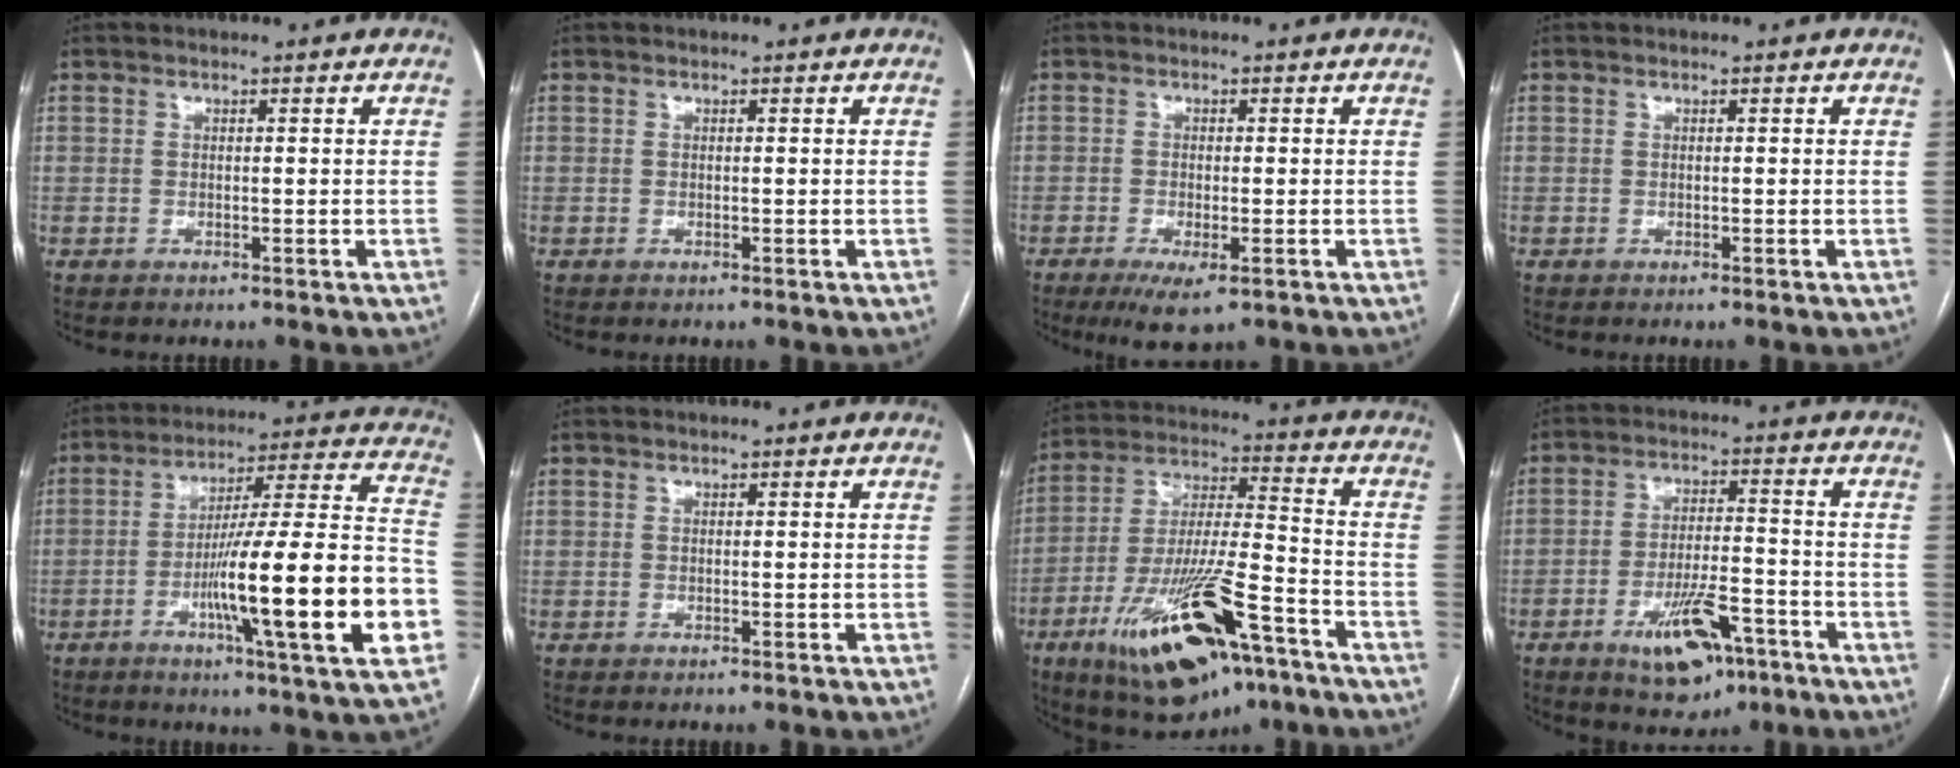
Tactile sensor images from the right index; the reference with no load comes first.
{"total": 0.0}
{"total": 4.9, "force": [-2.6, 1.3, 3.9], "torque": [-0.067, -0.011, -0.038]}
{"total": 0.0}
{"total": 23.1, "force": [-6.7, 0.3, 22.1], "torque": [-0.303, -0.003, -0.106]}
{"total": 0.0}
{"total": 21.7, "force": [-12.0, 4.9, 17.4], "torque": [-0.312, -0.025, -0.198]}
{"total": 10.4, "force": [-5.7, 3.7, 7.8], "torque": [-0.133, 0.000, -0.086]}